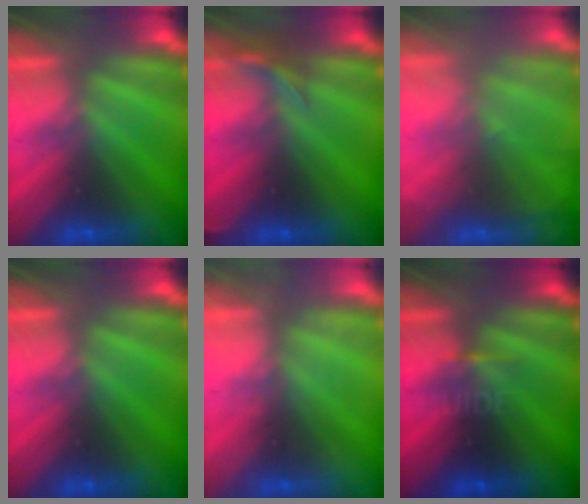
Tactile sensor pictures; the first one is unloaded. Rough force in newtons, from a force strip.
{"total": 2.9}
{"total": 11.6}
{"total": 0.0}
{"total": 2.2}
{"total": 4.2}